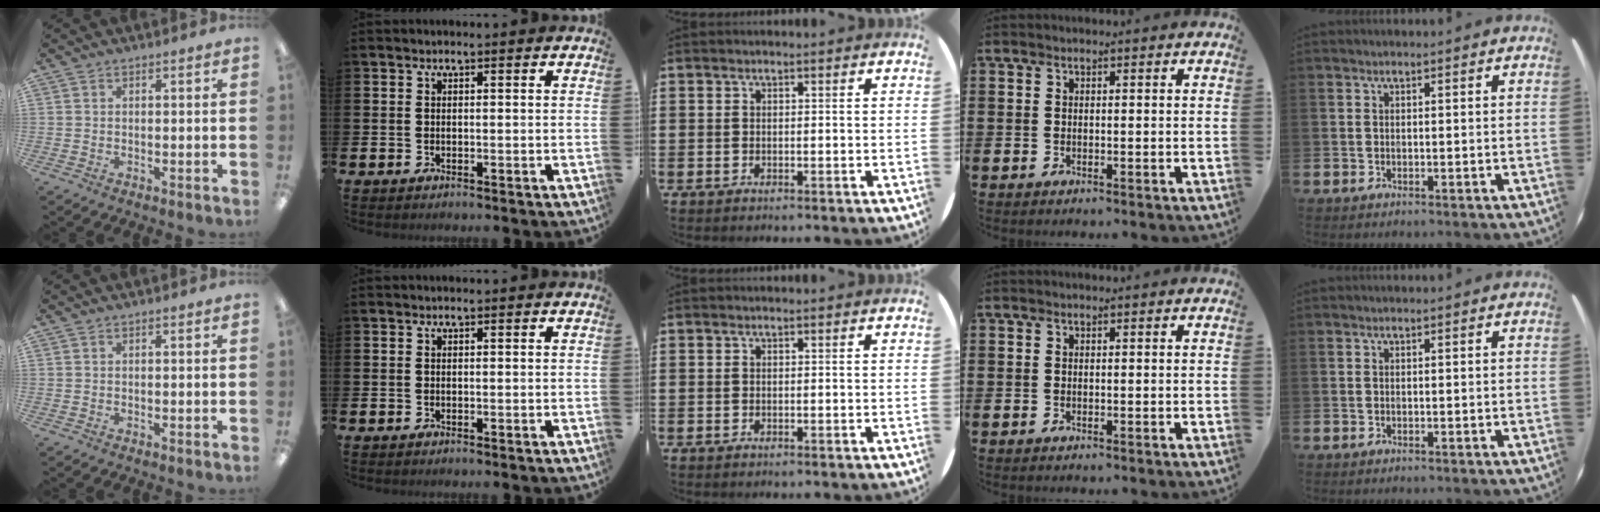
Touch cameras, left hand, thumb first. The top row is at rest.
{}